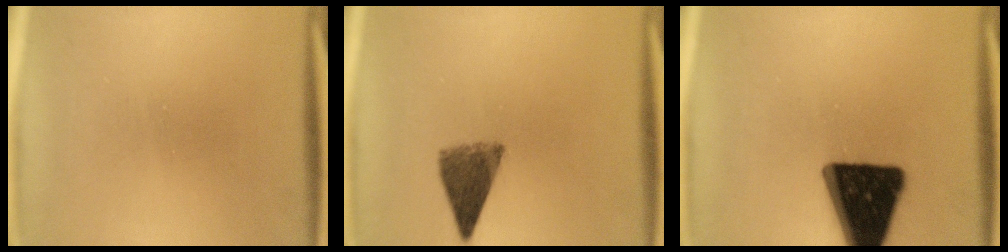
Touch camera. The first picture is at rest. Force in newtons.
{"total": 6.0}
{"total": 19.5}